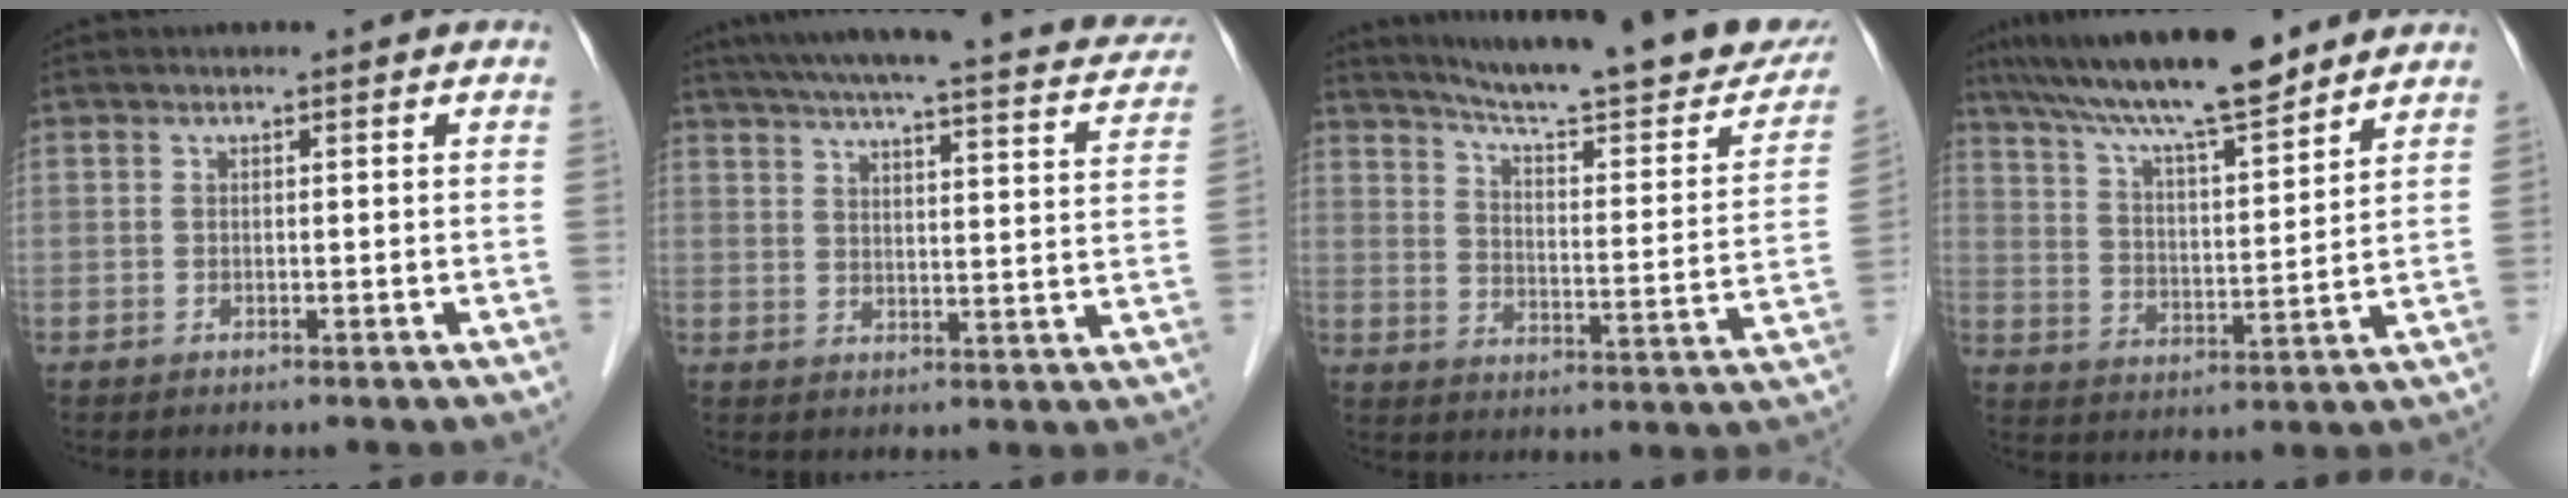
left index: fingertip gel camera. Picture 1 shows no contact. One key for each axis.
{"total": 27.0, "fx": 24.0, "fy": 3.5, "fz": 12.0, "tx": -0.183, "ty": -0.022, "tz": 0.289}
{"total": 25.1, "fx": 21.5, "fy": 3.1, "fz": 12.6, "tx": -0.183, "ty": -0.043, "tz": 0.275}
{"total": 15.4, "fx": 12.9, "fy": 1.9, "fz": 8.3, "tx": -0.143, "ty": 0.017, "tz": 0.217}